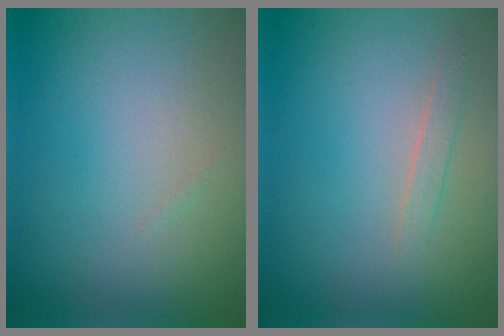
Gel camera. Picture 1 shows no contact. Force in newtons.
{"total": 1.1, "press": 1.1, "slide": 0.0}